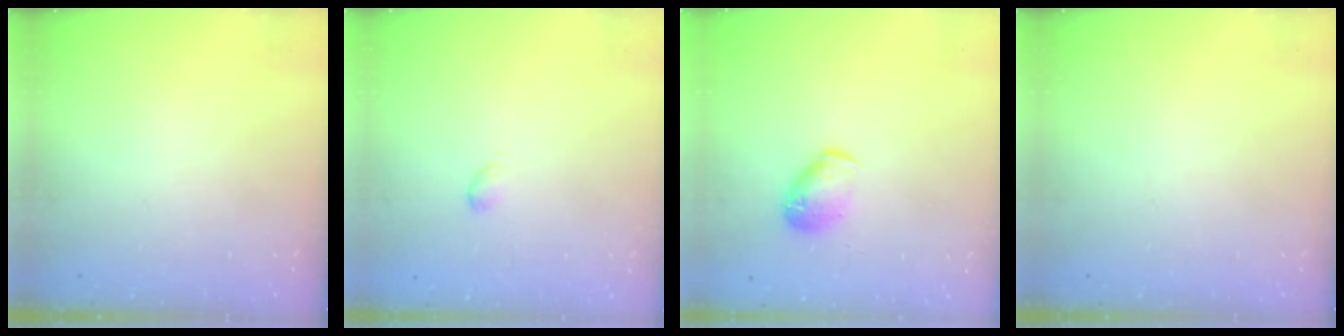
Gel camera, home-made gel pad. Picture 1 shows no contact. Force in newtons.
{"total": 2.8, "press": 2.7, "slide": 0.5}
{"total": 9.3, "press": 9.2, "slide": 1.4}
{"total": 0.0}